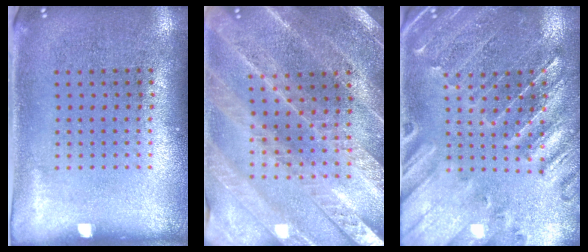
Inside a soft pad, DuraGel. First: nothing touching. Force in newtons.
{"total": 2.5, "press": 2.5, "slide": 0.3}
{"total": 1.0, "press": 0.9, "slide": 0.3}